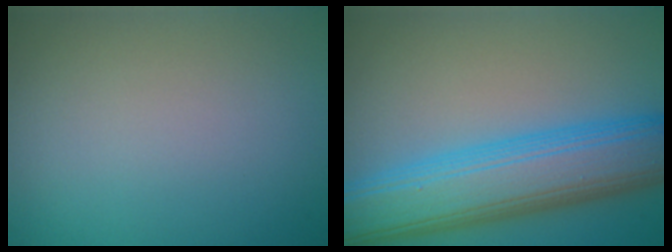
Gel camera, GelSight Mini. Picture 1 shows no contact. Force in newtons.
{"total": 9.6, "press": 9.6, "slide": 0.1}